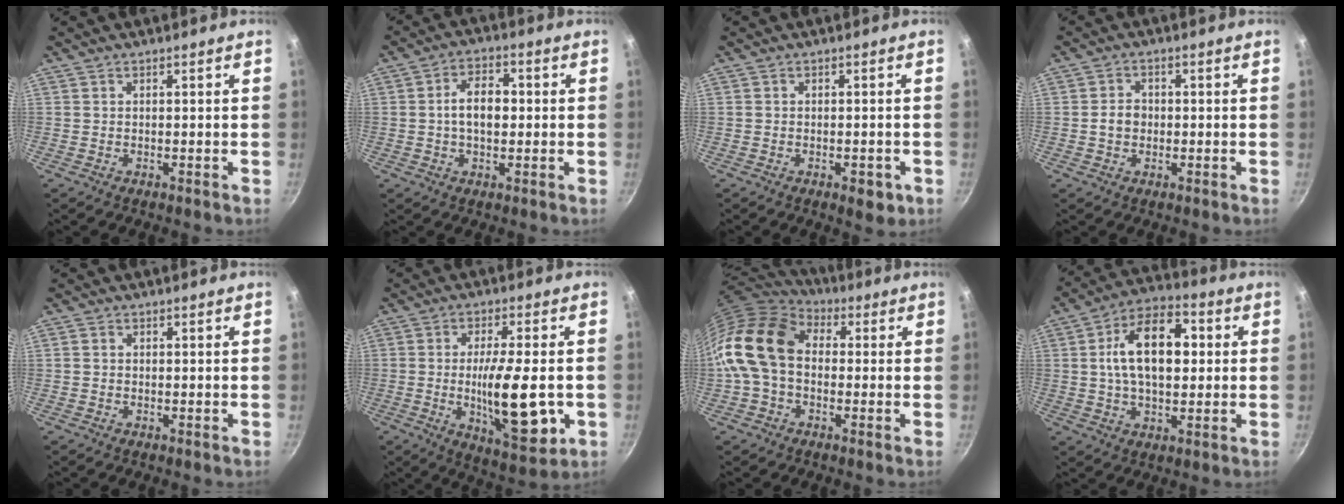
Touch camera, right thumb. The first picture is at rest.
{"total": 7.5, "force": [0.2, 4.6, 5.9], "torque": [-0.080, 0.019, -0.004]}
{"total": 3.8, "force": [-1.7, 1.9, 2.8], "torque": [-0.025, 0.010, -0.017]}
{"total": 3.3, "force": [-0.4, 2.7, 1.8], "torque": [-0.018, 0.010, -0.008]}
{"total": 0.7, "force": [0.0, 0.7, 0.3], "torque": [-0.007, 0.003, -0.002]}
{"total": 15.8, "force": [-2.5, 4.9, 14.8], "torque": [-0.226, -0.006, -0.033]}
{"total": 17.6, "force": [0.3, 12.6, 12.3], "torque": [-0.229, 0.037, -0.011]}
{"total": 15.6, "force": [2.2, 9.2, 12.4], "torque": [-0.176, 0.020, 0.023]}